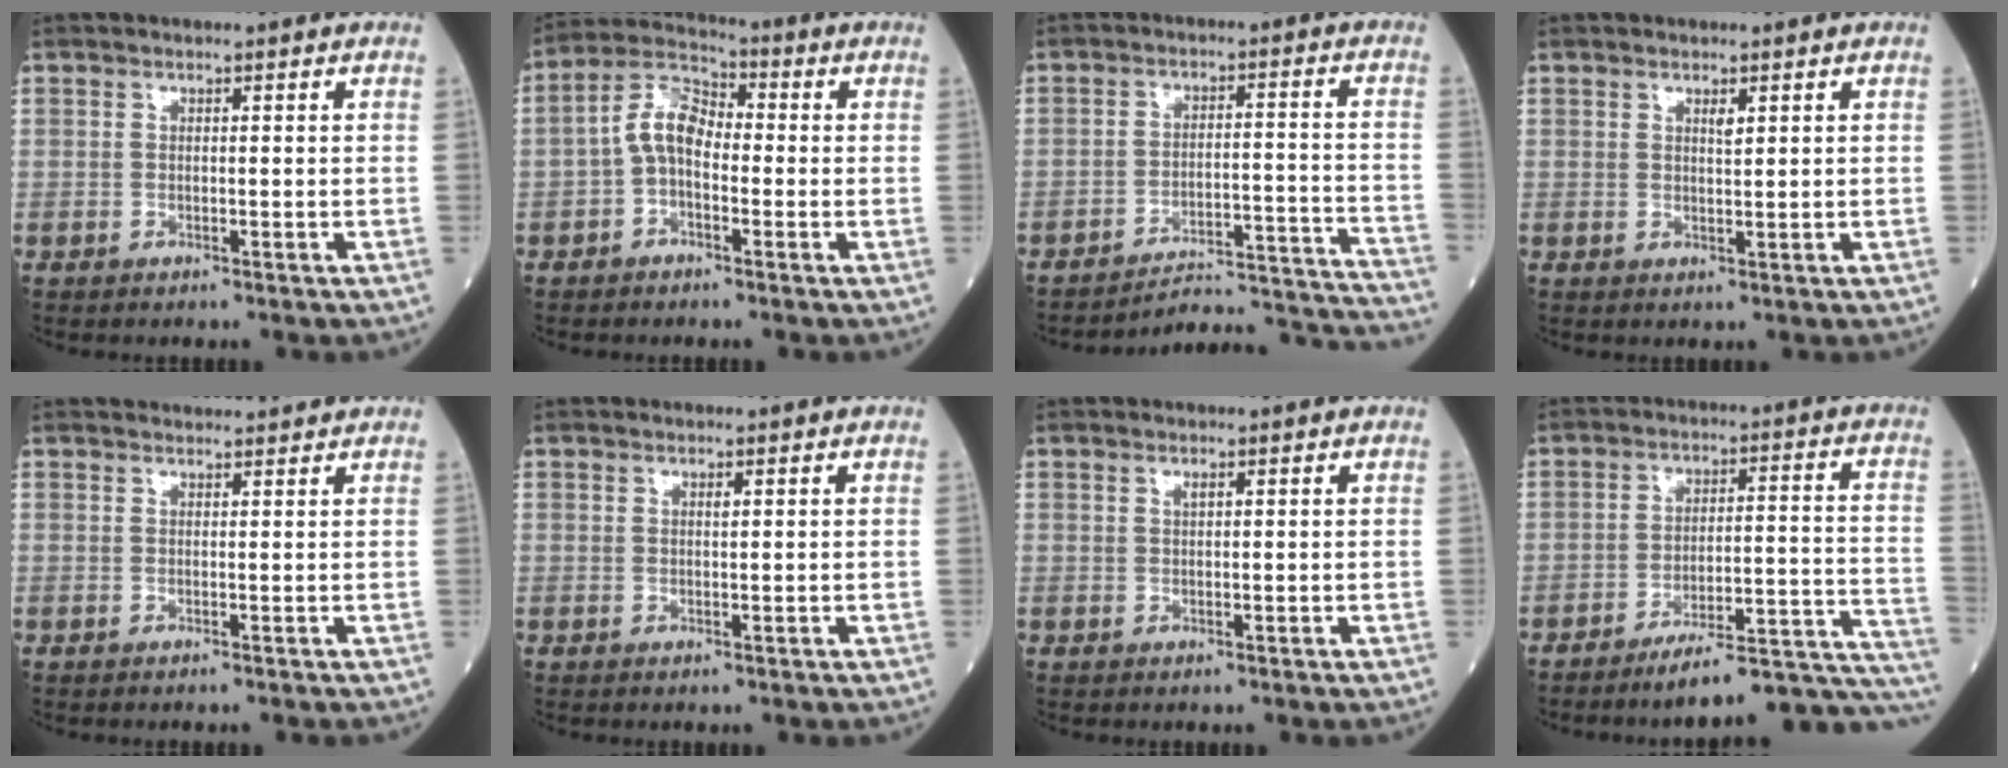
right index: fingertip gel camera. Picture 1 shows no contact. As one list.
[{"total": 6.7, "force": [-1.0, 3.6, 5.6], "torque": [-0.112, 0.026, -0.028]}, {"total": 18.1, "force": [-18.0, -1.5, 2.1], "torque": [0.005, 0.018, -0.235]}, {"total": 1.3, "force": [0.7, 0.2, 1.0], "torque": [-0.020, -0.003, 0.013]}, {"total": 4.4, "force": [4.3, 0.4, 0.7], "torque": [-0.015, 0.030, 0.048]}, {"total": 0.7, "force": [0.3, 0.1, 0.6], "torque": [-0.013, -0.001, 0.006]}, {"total": 0.7, "force": [0.4, 0.2, 0.6], "torque": [-0.014, -0.001, 0.007]}, {"total": 18.6, "force": [-17.3, 0.2, 7.0], "torque": [-0.029, 0.034, -0.230]}]